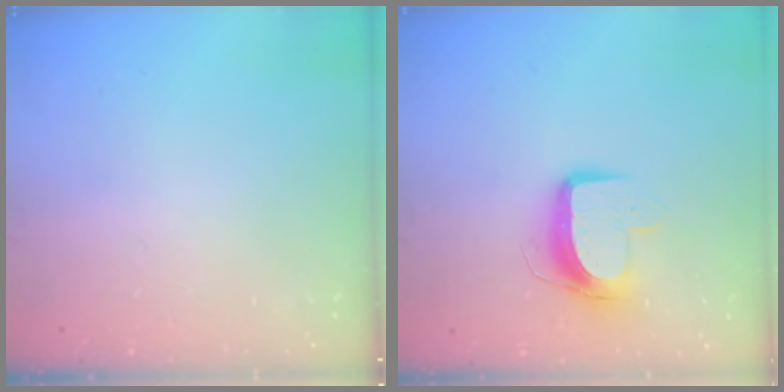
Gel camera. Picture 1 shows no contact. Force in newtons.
{"total": 10.2, "press": 10.2, "slide": 0.2}